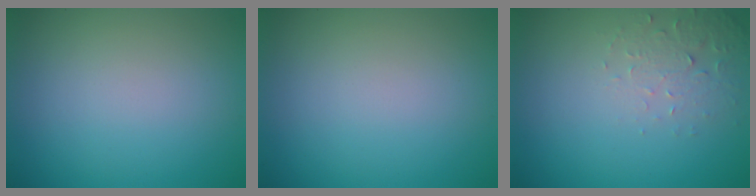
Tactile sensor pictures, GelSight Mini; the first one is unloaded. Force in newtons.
{"total": 0.0}
{"total": 2.2, "press": 2.2, "slide": 0.4}